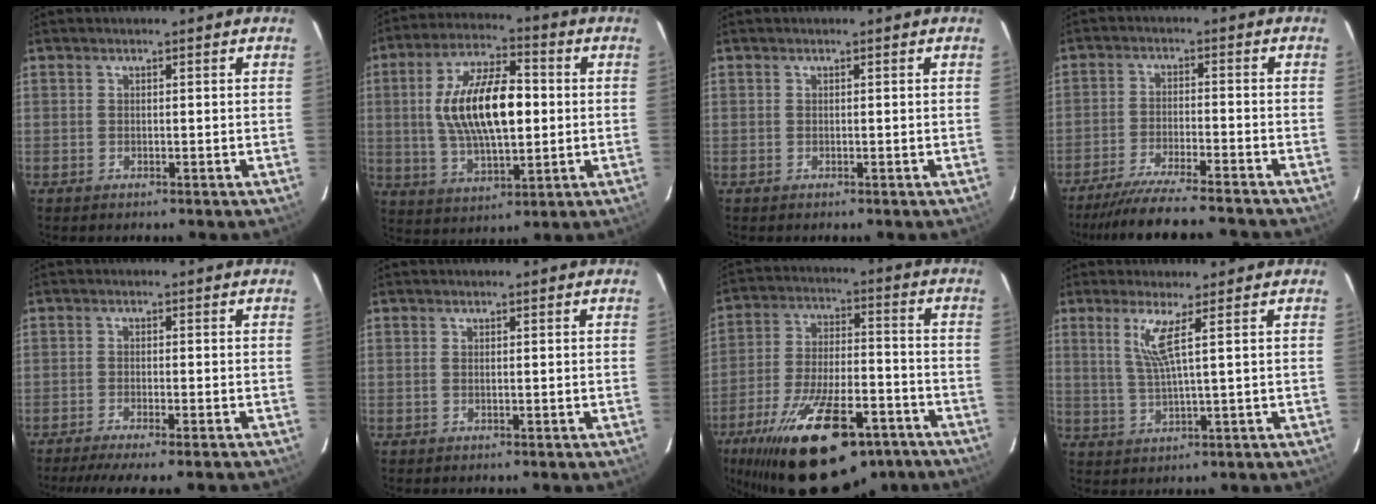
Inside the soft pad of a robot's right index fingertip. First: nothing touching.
{"total": 16.7, "force": [1.0, 7.1, 15.0], "torque": [-0.280, 0.012, 0.021]}
{"total": 0.0}
{"total": 15.2, "force": [-13.8, 0.9, 6.2], "torque": [-0.132, -0.025, -0.216]}
{"total": 8.2, "force": [-6.9, -0.4, 4.3], "torque": [-0.084, -0.024, -0.108]}
{"total": 0.0}
{"total": 26.7, "force": [-18.2, 10.4, 16.6], "torque": [-0.304, -0.025, -0.270]}
{"total": 4.9, "force": [2.1, -0.8, 4.3], "torque": [-0.082, -0.009, 0.044]}